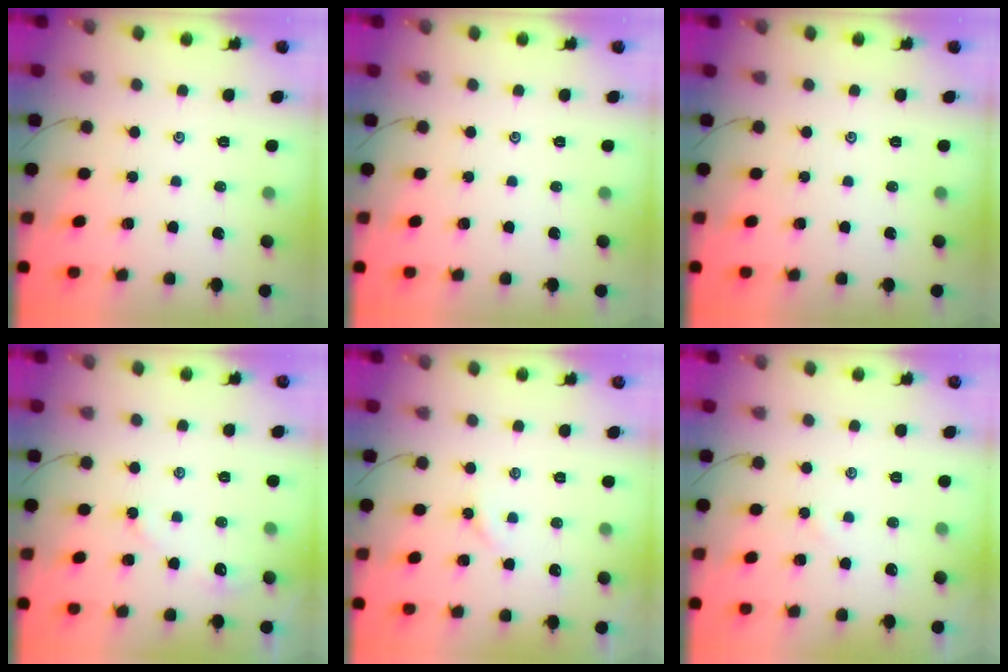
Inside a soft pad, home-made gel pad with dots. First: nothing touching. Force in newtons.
{"total": 0.0}
{"total": 0.0}
{"total": 2.9, "press": 2.9, "slide": 0.5}
{"total": 3.0, "press": 2.9, "slide": 0.6}
{"total": 2.7, "press": 2.7, "slide": 0.4}